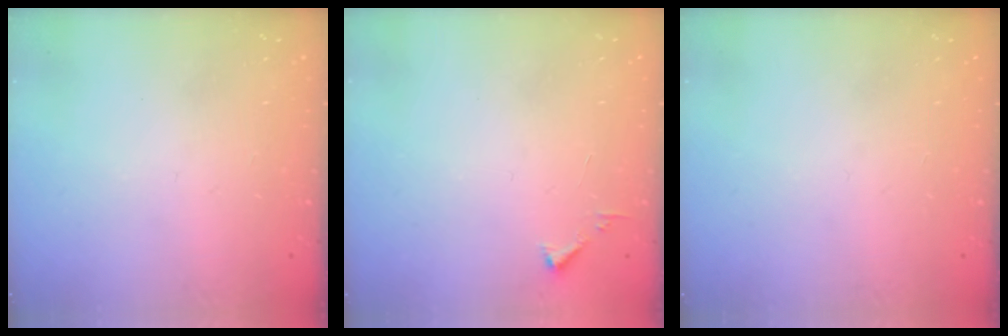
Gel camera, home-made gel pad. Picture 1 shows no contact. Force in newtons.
{"total": 3.1, "press": 3.1, "slide": 0.4}
{"total": 0.0}